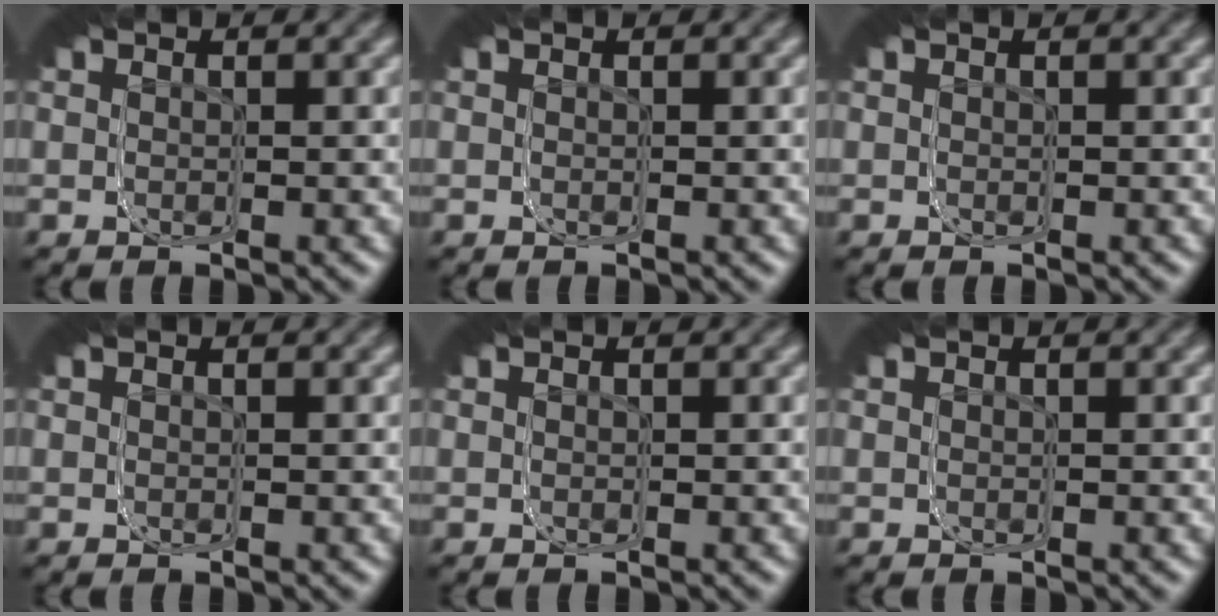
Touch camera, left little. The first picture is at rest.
{"total": 0.0}
{"total": 0.0}
{"total": 0.0}
{"total": 0.0}
{"total": 0.0}